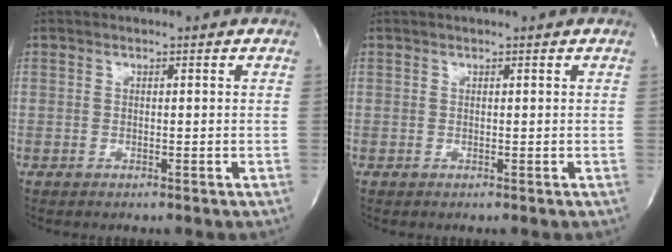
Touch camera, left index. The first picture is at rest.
{"total": 1.4, "force": [1.3, 0.1, 0.6], "torque": [-0.008, 0.015, 0.017]}